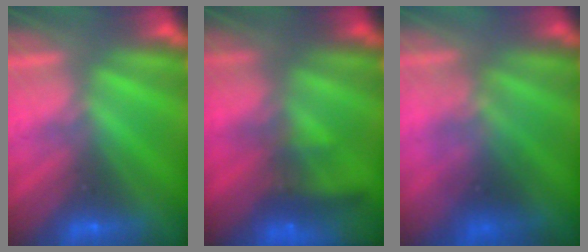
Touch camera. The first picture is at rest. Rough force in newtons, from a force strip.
{"total": 8.1}
{"total": 1.5}